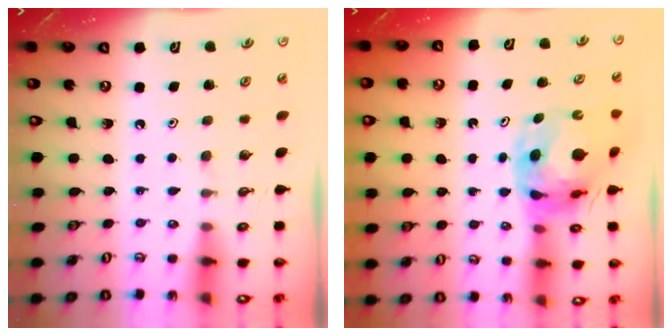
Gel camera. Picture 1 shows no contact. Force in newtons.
{"total": 10.0, "press": 9.9, "slide": 1.2}